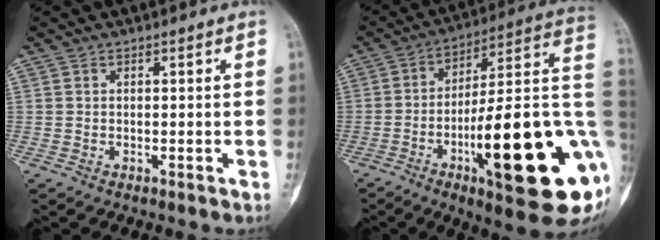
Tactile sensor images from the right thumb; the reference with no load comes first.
{"total": 29.9, "force": [-7.3, 7.2, 28.1], "torque": [-0.349, 0.006, -0.104]}